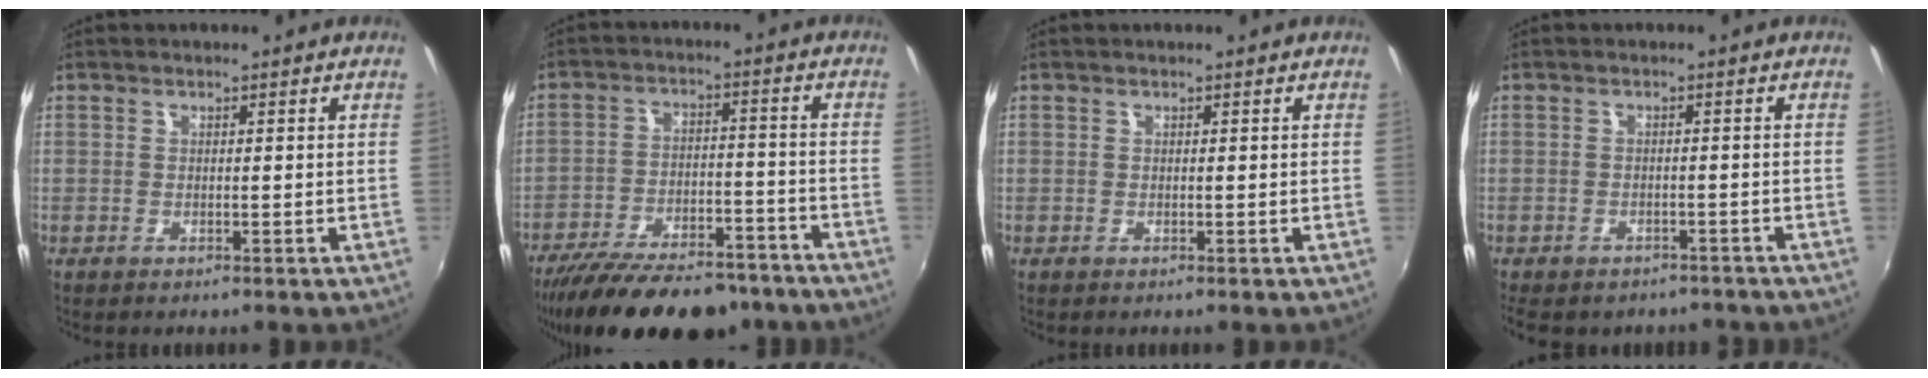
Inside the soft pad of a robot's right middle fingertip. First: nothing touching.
{"total": 22.3, "force": [-18.4, 7.2, 10.4], "torque": [-0.201, -0.020, -0.261]}
{"total": 0.0}
{"total": 8.6, "force": [-6.9, 3.9, 3.2], "torque": [-0.076, -0.018, -0.089]}